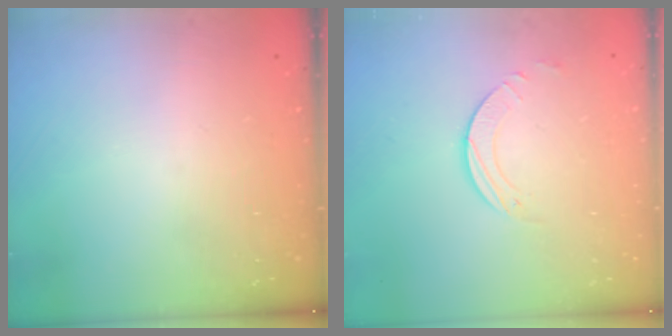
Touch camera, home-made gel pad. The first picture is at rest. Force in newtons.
{"total": 2.5, "press": 2.5, "slide": 0.2}